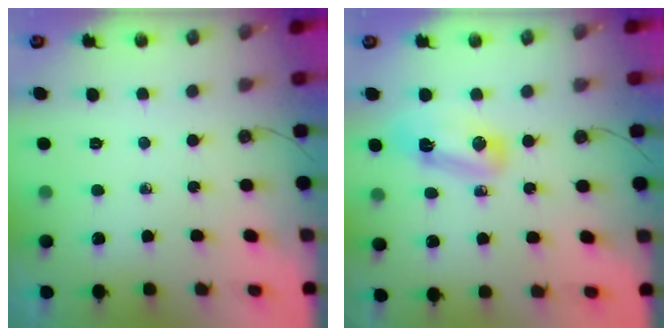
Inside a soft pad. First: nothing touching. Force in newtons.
{"total": 7.3, "press": 7.3, "slide": 0.3}